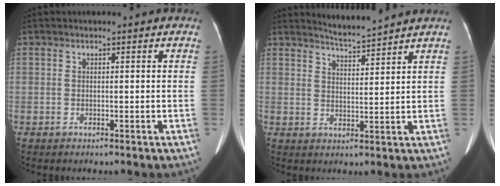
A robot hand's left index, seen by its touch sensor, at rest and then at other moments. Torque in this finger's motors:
{"motor_torque": [0.41, -0.62, 0.05, 0.00]}